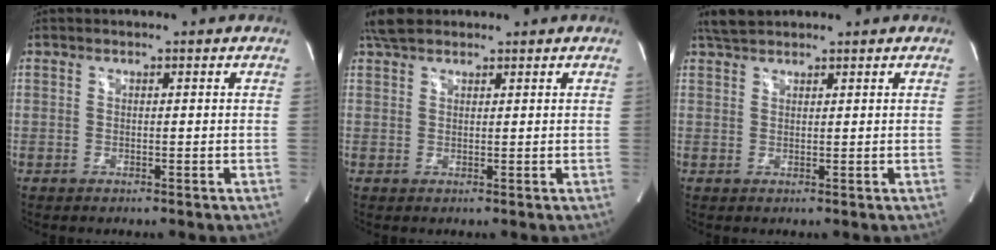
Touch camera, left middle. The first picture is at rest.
{"total": 3.6, "force": [3.0, 1.5, 1.4], "torque": [-0.035, 0.018, 0.056]}
{"total": 2.9, "force": [2.7, 0.6, 1.0], "torque": [-0.026, 0.014, 0.052]}